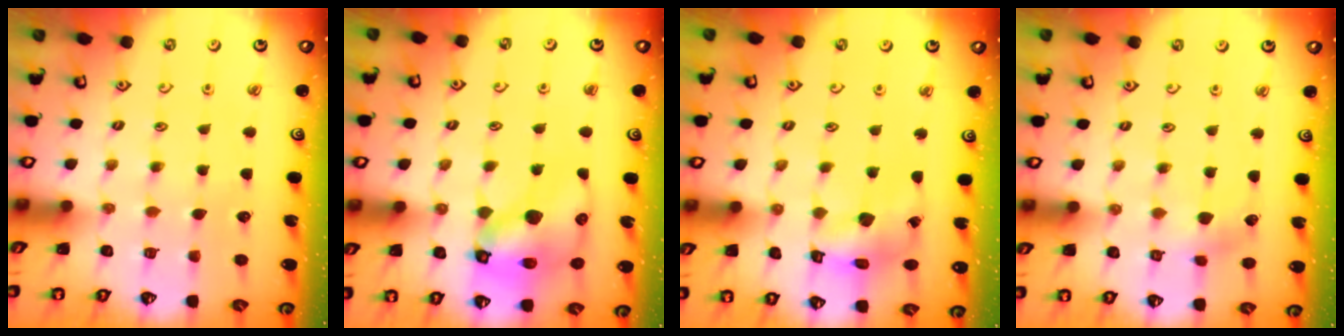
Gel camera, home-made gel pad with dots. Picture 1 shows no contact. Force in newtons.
{"total": 14.1, "press": 13.9, "slide": 2.1}
{"total": 11.9, "press": 11.8, "slide": 1.2}
{"total": 2.9, "press": 2.9, "slide": 0.3}